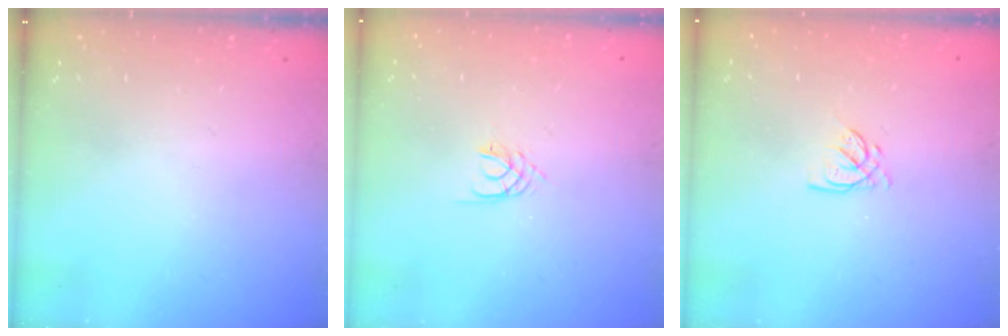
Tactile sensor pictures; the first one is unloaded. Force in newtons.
{"total": 2.4, "press": 2.4, "slide": 0.3}
{"total": 2.8, "press": 2.8, "slide": 0.1}